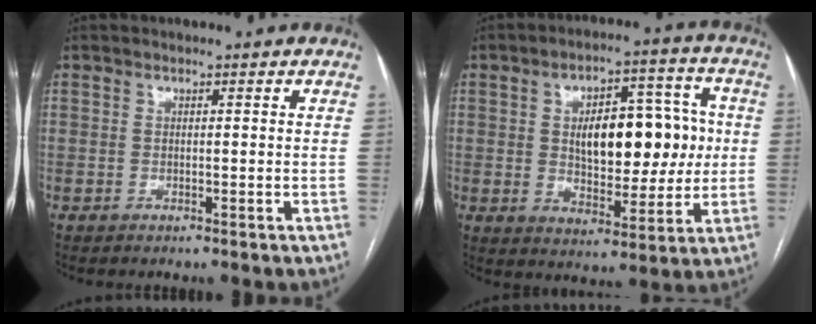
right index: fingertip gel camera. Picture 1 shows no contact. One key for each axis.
{"total": 14.3, "fx": 1.5, "fy": 6.9, "fz": 12.5, "tx": -0.185, "ty": 0.027, "tz": 0.031}